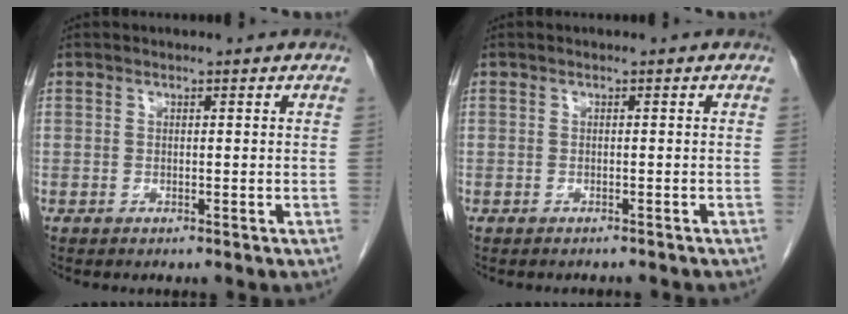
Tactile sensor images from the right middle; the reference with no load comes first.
{"total": 2.6, "force": [-2.5, 0.5, 0.6], "torque": [-0.010, -0.004, -0.028]}